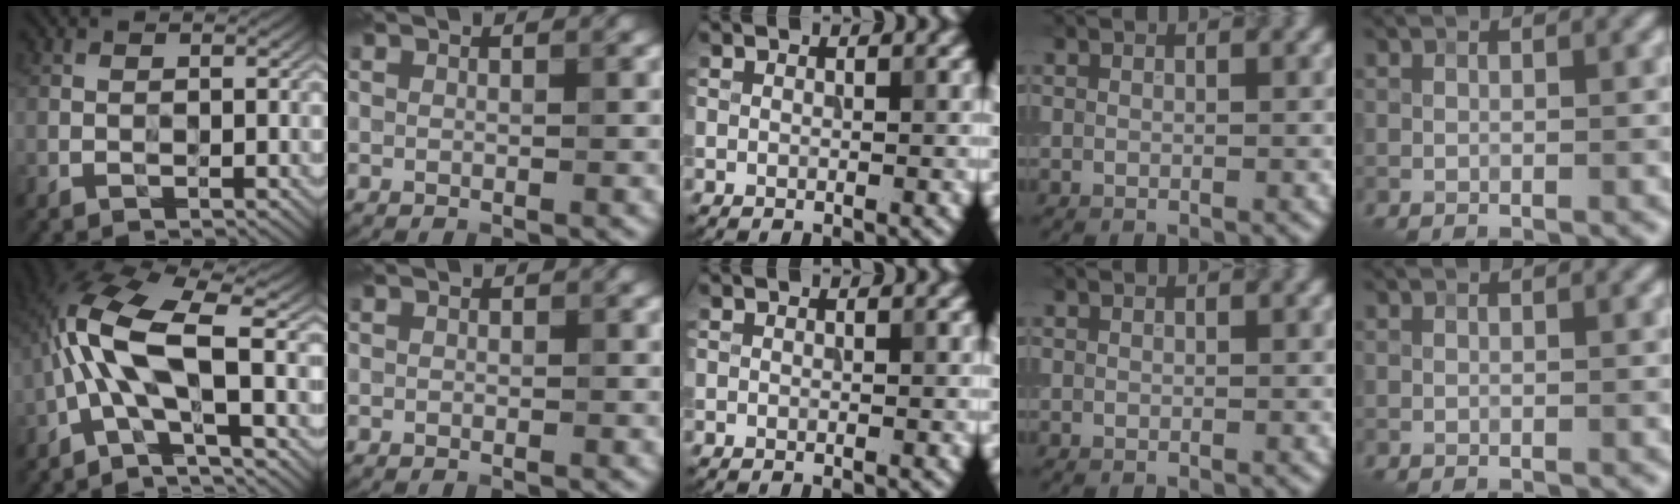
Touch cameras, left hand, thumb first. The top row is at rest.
{"thumb": {"total": 10.3, "force": [-0.7, 3.4, 9.7], "torque": [-0.198, 0.008, -0.029]}, "index": {"total": 0.7, "force": [-0.5, 0.0, -0.4], "torque": [0.006, -0.004, -0.004]}}